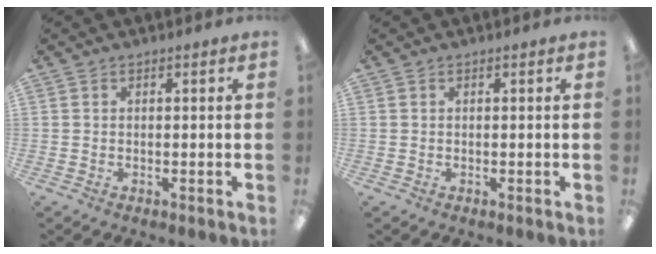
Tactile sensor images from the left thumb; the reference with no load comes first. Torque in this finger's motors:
{"motor_torque": [0.00, 0.00, -0.01, 0.00, 0.00]}